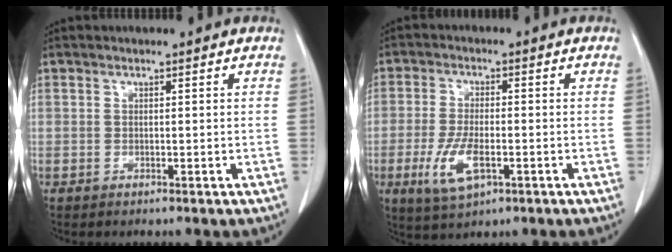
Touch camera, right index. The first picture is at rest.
{"total": 7.1, "force": [-2.6, 2.6, 6.2], "torque": [-0.131, -0.011, -0.041]}